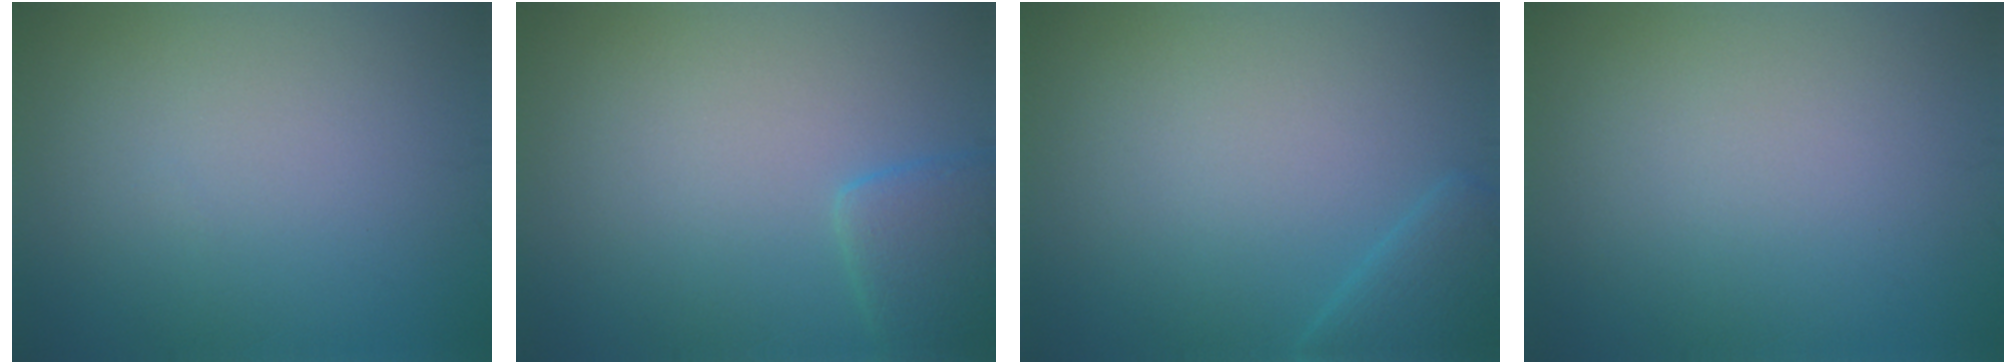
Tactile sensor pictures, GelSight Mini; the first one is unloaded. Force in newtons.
{"total": 2.8, "press": 2.8, "slide": 0.2}
{"total": 2.3, "press": 2.3, "slide": 0.2}
{"total": 0.0}